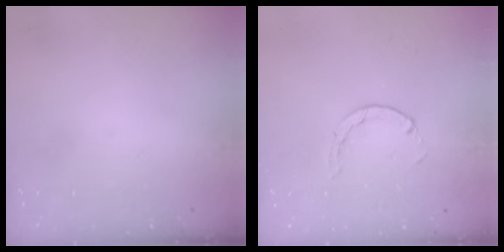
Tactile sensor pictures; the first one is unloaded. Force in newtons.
{"total": 0.6, "press": 0.6, "slide": 0.2}